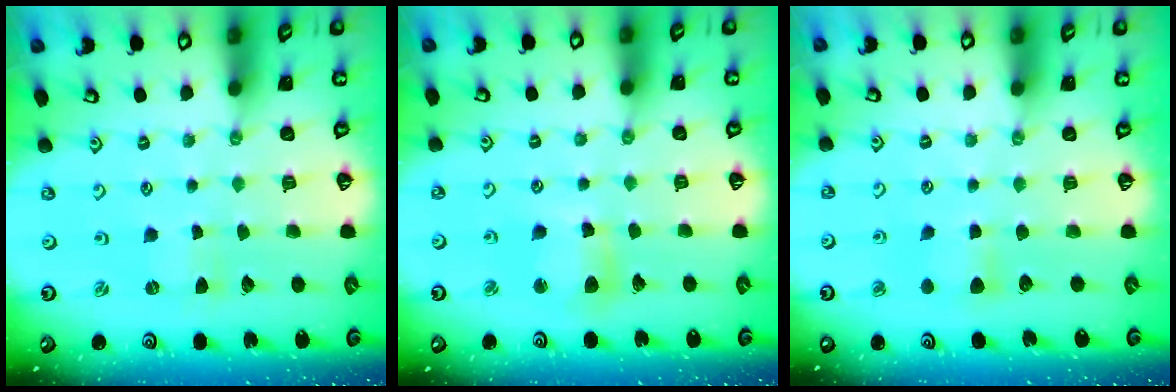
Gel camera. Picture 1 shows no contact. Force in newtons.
{"total": 8.0, "press": 8.0, "slide": 0.5}
{"total": 5.5, "press": 5.5, "slide": 0.6}